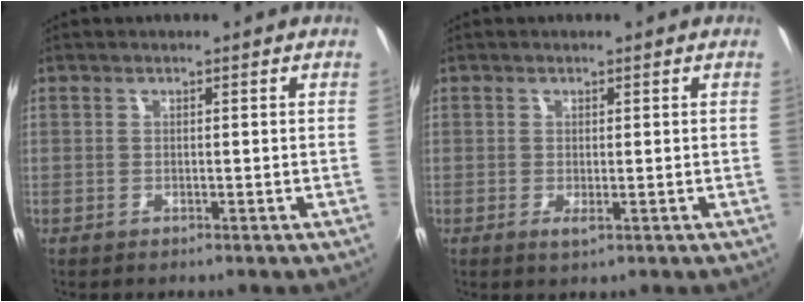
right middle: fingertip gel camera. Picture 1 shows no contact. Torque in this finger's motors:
{"motor_torque": [-0.23, -0.54, 0.02, 0.00]}